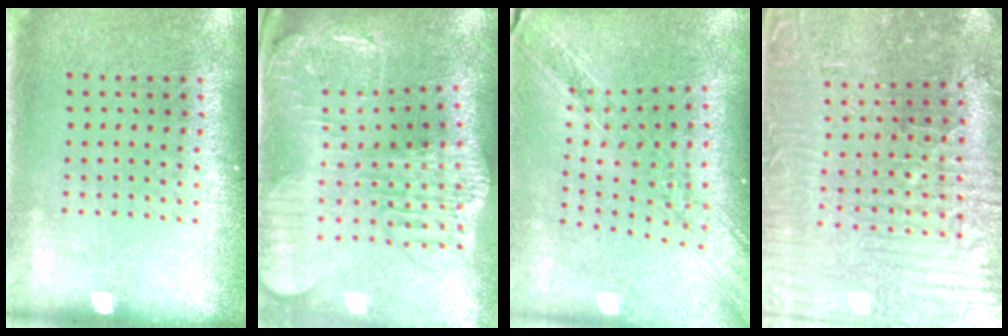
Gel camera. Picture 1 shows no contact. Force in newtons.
{"total": 2.8, "press": 2.4, "slide": 1.4}
{"total": 1.6, "press": 1.5, "slide": 0.6}
{"total": 4.2, "press": 4.1, "slide": 0.6}